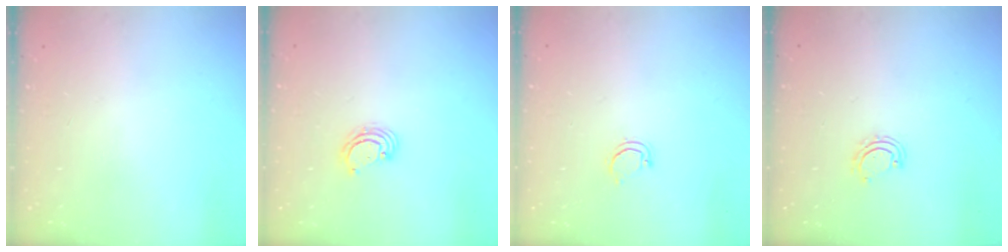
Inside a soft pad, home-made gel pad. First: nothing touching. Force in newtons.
{"total": 3.5, "press": 3.5, "slide": 0.2}
{"total": 3.1, "press": 3.1, "slide": 0.2}
{"total": 3.2, "press": 3.1, "slide": 0.2}